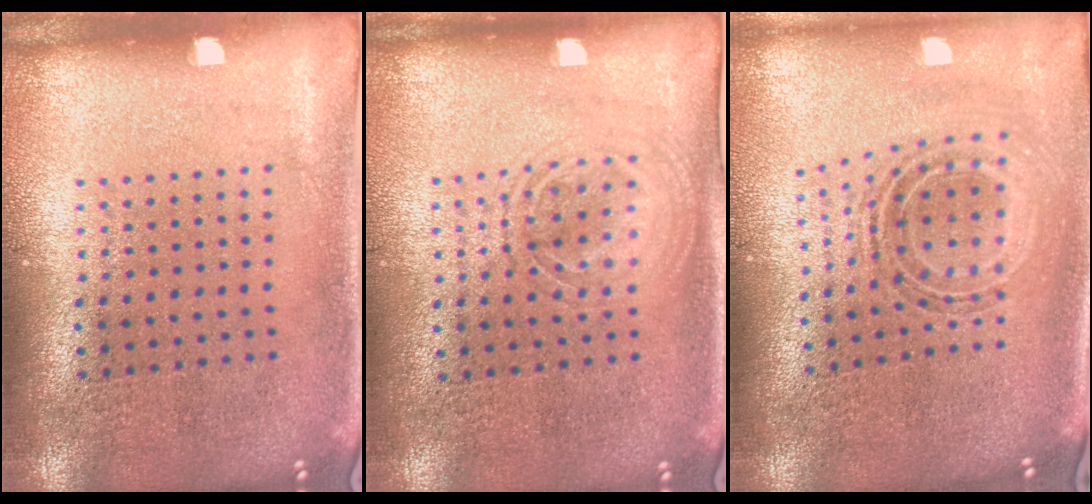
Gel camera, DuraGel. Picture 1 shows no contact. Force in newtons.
{"total": 1.5, "press": 1.3, "slide": 0.6}
{"total": 0.9, "press": 0.8, "slide": 0.4}